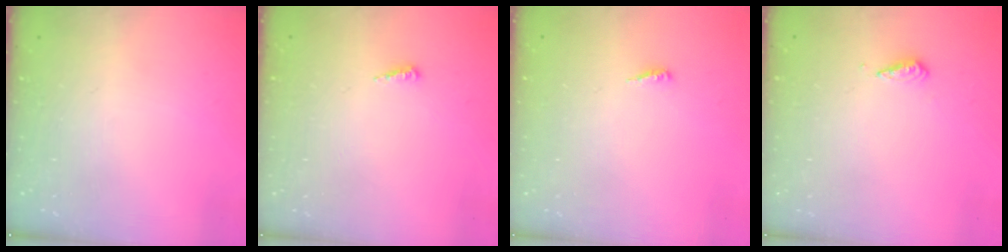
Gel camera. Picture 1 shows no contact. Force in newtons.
{"total": 3.9, "press": 3.9, "slide": 0.2}
{"total": 3.9, "press": 3.9, "slide": 0.3}
{"total": 2.8, "press": 2.8, "slide": 0.7}